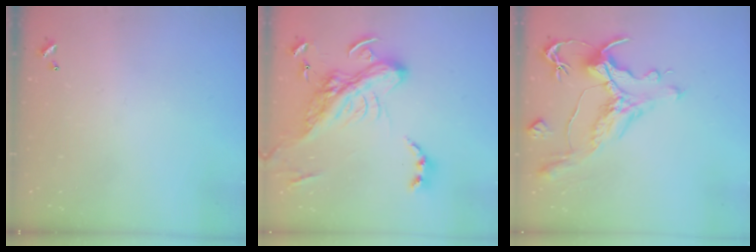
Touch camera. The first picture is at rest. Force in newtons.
{"total": 11.6, "press": 11.5, "slide": 1.4}
{"total": 2.4, "press": 1.9, "slide": 1.4}